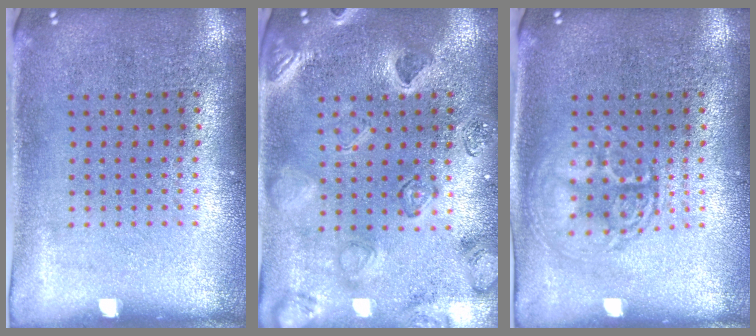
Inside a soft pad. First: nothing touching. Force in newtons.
{"total": 2.5, "press": 2.4, "slide": 0.6}
{"total": 2.7, "press": 2.7, "slide": 0.3}